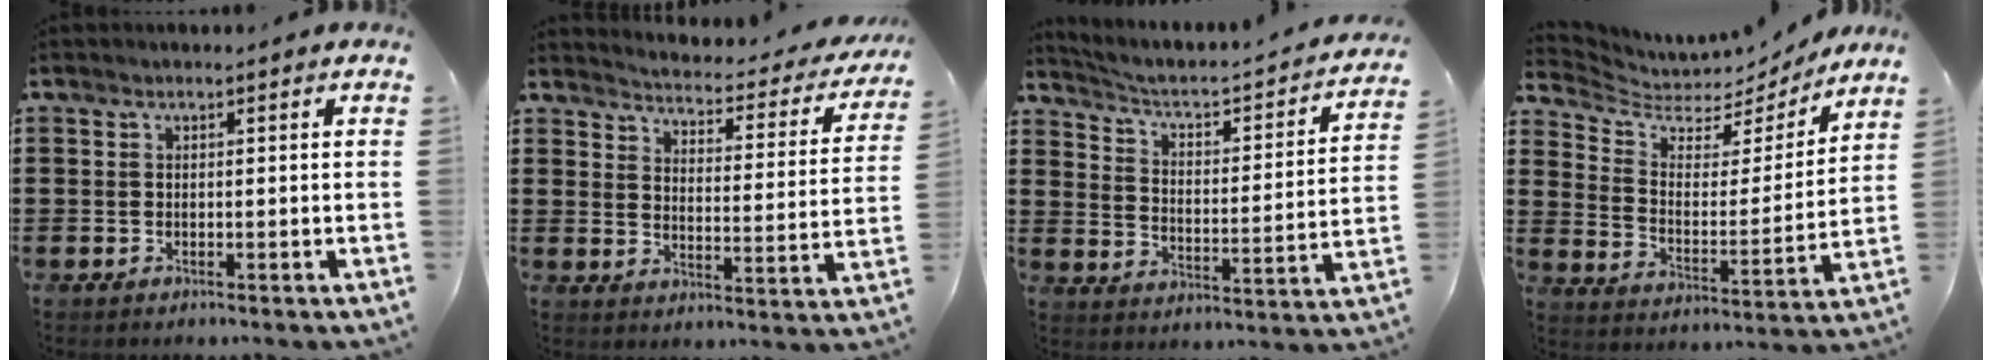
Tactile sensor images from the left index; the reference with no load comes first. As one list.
[{"total": 2.8, "force": [2.7, -0.1, 0.6], "torque": [-0.032, -0.031, 0.036]}, {"total": 2.7, "force": [2.1, 0.8, 1.6], "torque": [-0.049, -0.027, 0.021]}, {"total": 5.5, "force": [4.8, 2.2, 1.2], "torque": [-0.056, -0.039, 0.081]}]